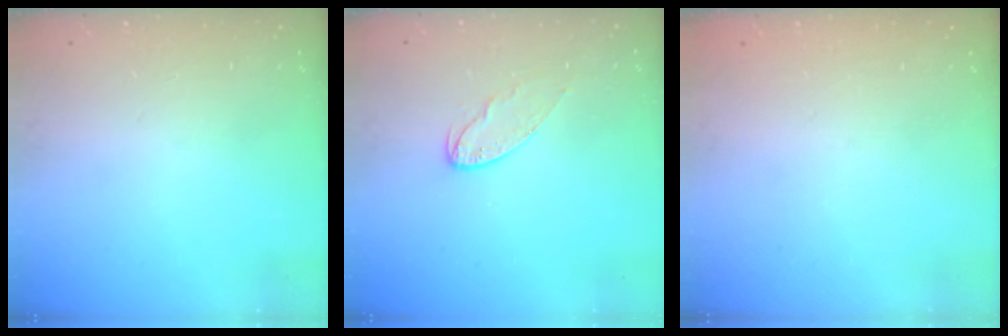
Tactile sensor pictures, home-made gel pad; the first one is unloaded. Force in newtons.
{"total": 7.3, "press": 7.3, "slide": 0.5}
{"total": 0.0}